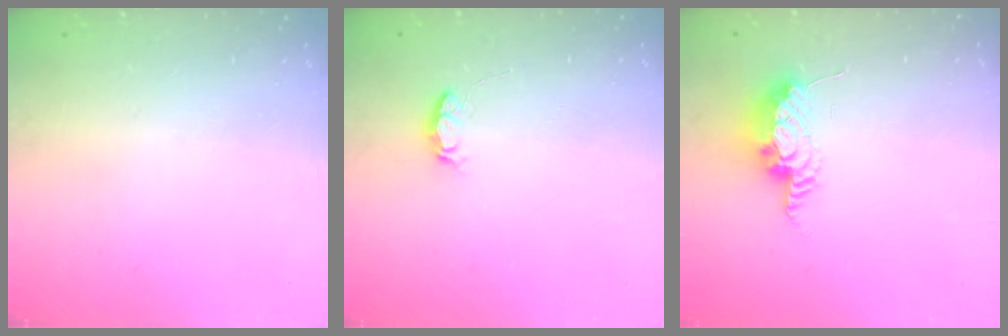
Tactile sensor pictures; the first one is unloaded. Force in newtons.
{"total": 3.8, "press": 3.7, "slide": 0.4}
{"total": 15.2, "press": 10.7, "slide": 10.7}